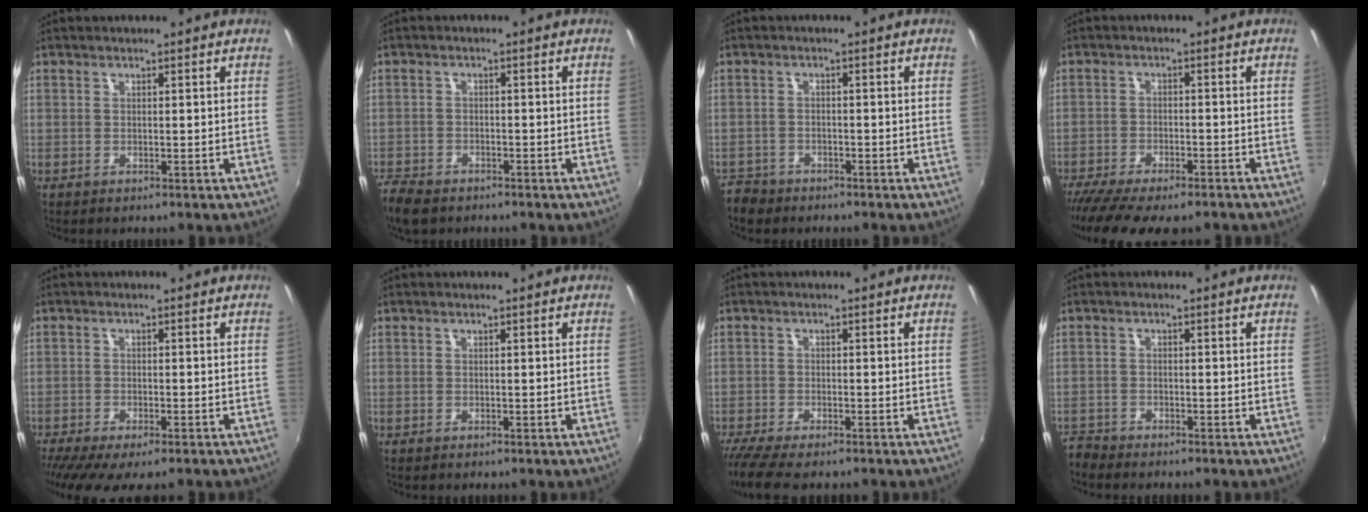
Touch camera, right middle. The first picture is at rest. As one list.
[{"total": 7.2, "force": [-5.7, 3.4, 2.8], "torque": [-0.089, -0.023, -0.109]}, {"total": 5.3, "force": [-4.1, 3.3, 0.9], "torque": [-0.043, -0.005, -0.077]}, {"total": 13.1, "force": [-10.8, 3.2, 6.8], "torque": [-0.149, -0.048, -0.172]}, {"total": 9.8, "force": [-7.5, 2.5, 5.9], "torque": [-0.130, -0.044, -0.122]}, {"total": 0.0}, {"total": 7.3, "force": [-6.1, 1.3, 3.8], "torque": [-0.094, -0.042, -0.111]}, {"total": 3.7, "force": [-3.6, 0.8, -0.1], "torque": [-0.015, -0.015, -0.077]}]